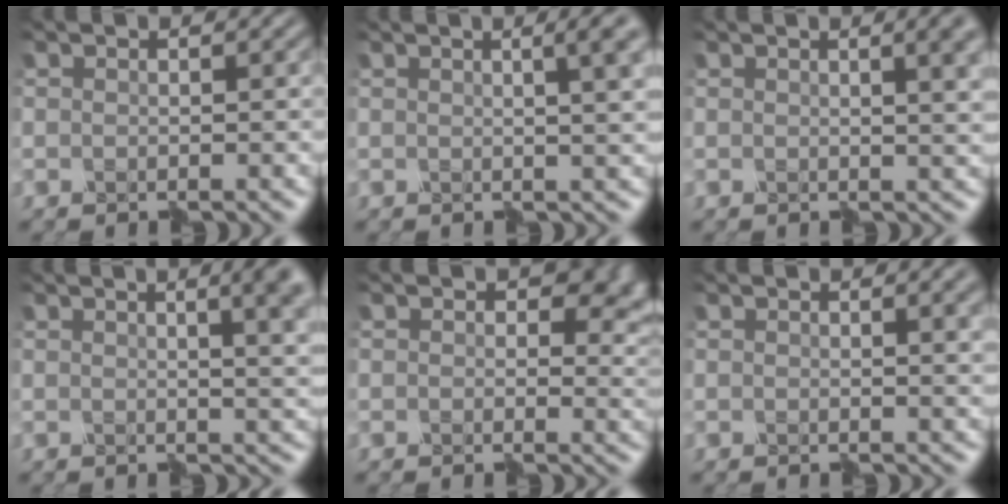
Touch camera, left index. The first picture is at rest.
{"total": 6.6, "force": [2.2, 3.1, 5.4], "torque": [-0.020, 0.032, 0.013]}
{"total": 7.4, "force": [2.4, 3.7, 5.9], "torque": [-0.028, 0.026, 0.022]}
{"total": 9.2, "force": [3.0, 4.6, 7.4], "torque": [-0.043, 0.039, 0.021]}
{"total": 7.0, "force": [1.7, 4.9, 4.7], "torque": [-0.053, -0.005, 0.024]}
{"total": 4.1, "force": [1.6, 1.7, 3.4], "torque": [-0.021, 0.005, 0.022]}